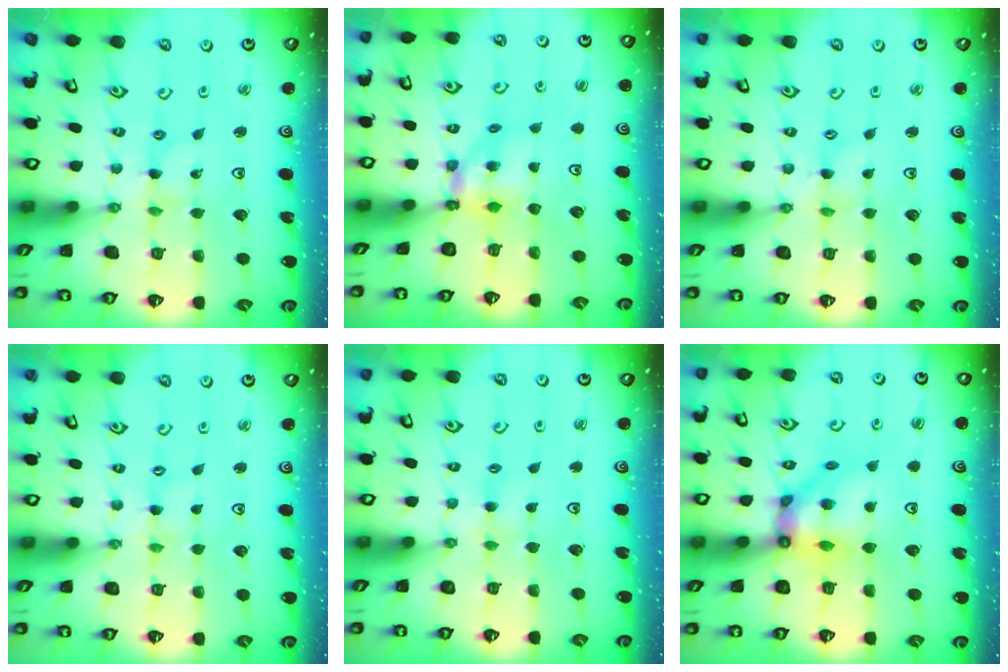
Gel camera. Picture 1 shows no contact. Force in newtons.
{"total": 6.2, "press": 6.2, "slide": 0.8}
{"total": 1.2, "press": 1.2, "slide": 0.2}
{"total": 1.1, "press": 1.1, "slide": 0.2}
{"total": 2.7, "press": 2.6, "slide": 0.5}
{"total": 10.5, "press": 10.4, "slide": 1.2}